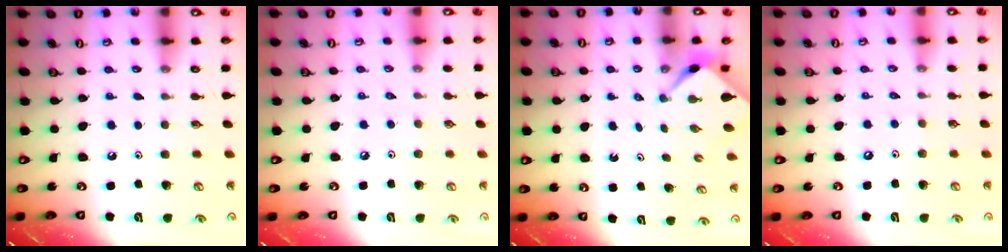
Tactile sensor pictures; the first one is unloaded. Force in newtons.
{"total": 2.2, "press": 2.1, "slide": 0.6}
{"total": 2.2, "press": 2.2, "slide": 0.1}
{"total": 1.9, "press": 1.8, "slide": 0.5}